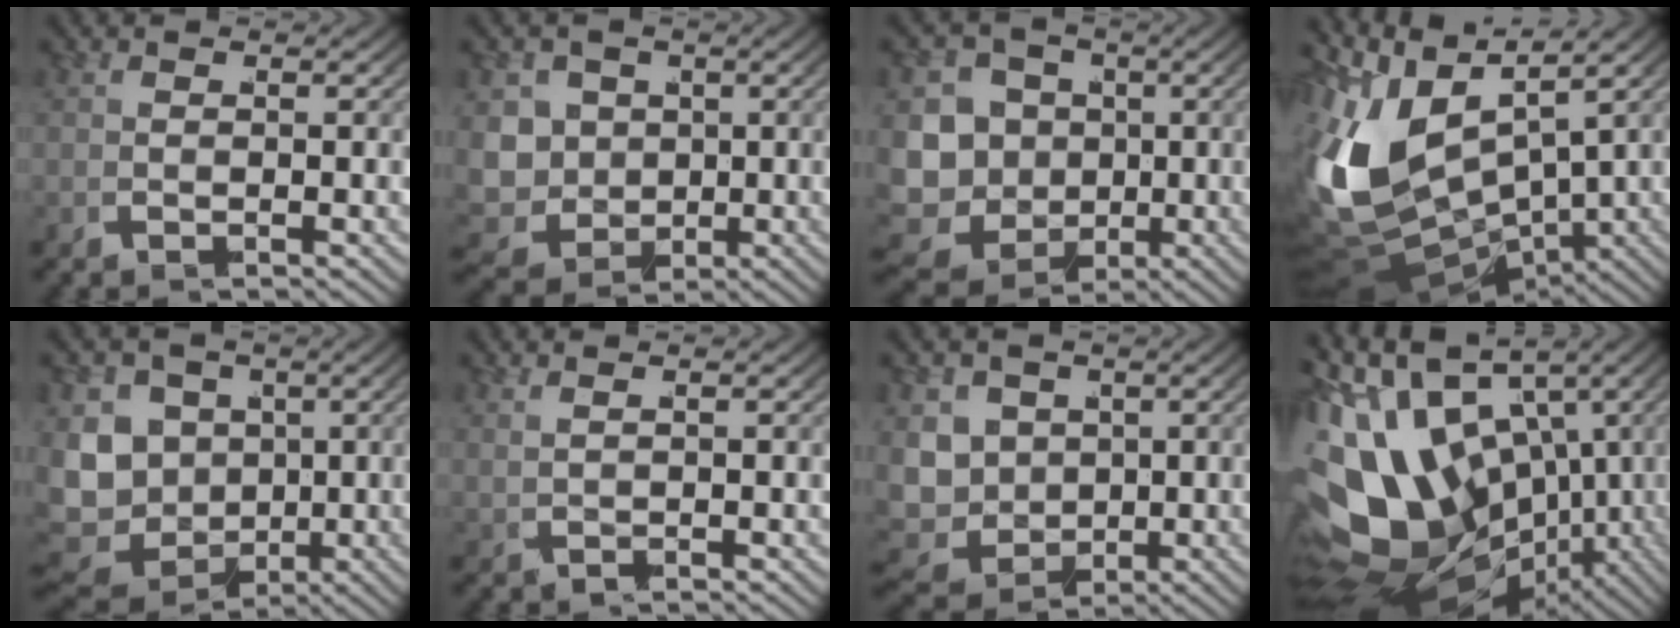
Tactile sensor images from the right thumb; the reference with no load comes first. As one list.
[{"total": 10.7, "force": [-2.3, 9.1, 5.1], "torque": [-0.137, -0.062, -0.031]}, {"total": 13.9, "force": [-3.4, 12.0, 6.1], "torque": [-0.149, -0.058, -0.061]}, {"total": 14.8, "force": [-0.9, 10.0, 10.9], "torque": [-0.247, -0.050, 0.004]}, {"total": 12.9, "force": [-2.1, 11.1, 6.3], "torque": [-0.163, -0.051, -0.035]}, {"total": 0.8, "force": [0.7, -0.1, 0.4], "torque": [-0.004, 0.004, 0.015]}, {"total": 10.1, "force": [-2.2, 8.6, 4.9], "torque": [-0.139, -0.066, -0.025]}, {"total": 20.2, "force": [-3.7, 14.7, 13.3], "torque": [-0.268, -0.076, -0.032]}]